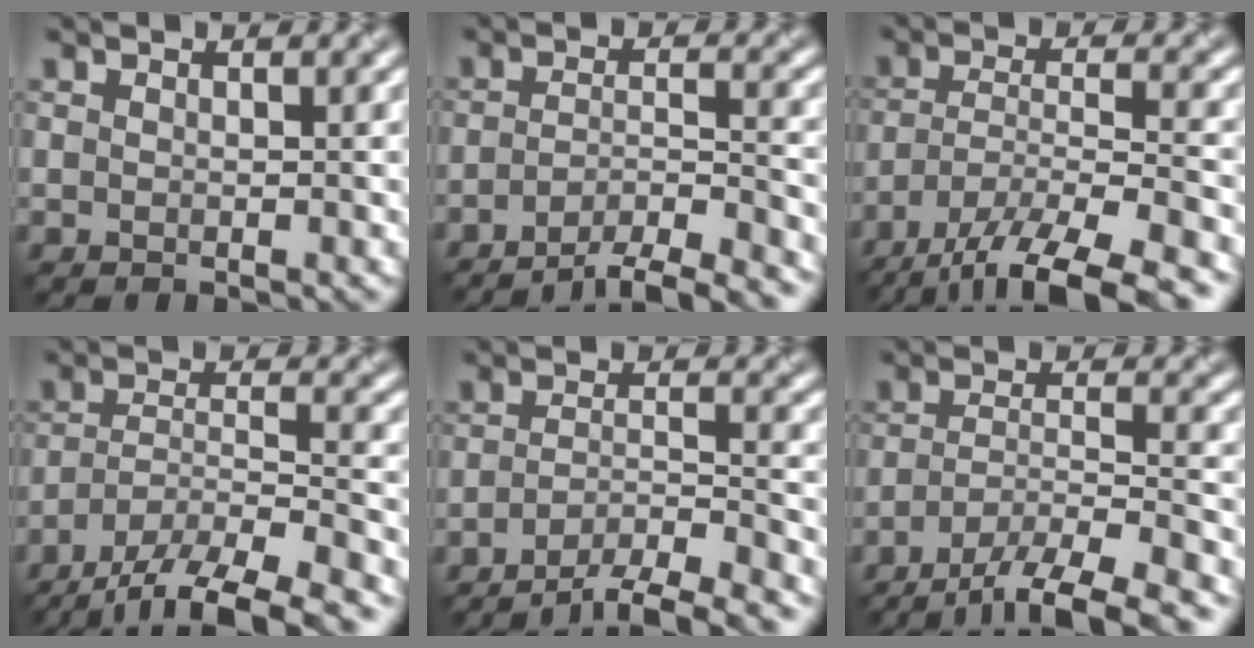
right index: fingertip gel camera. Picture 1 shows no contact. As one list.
[{"total": 6.1, "force": [-5.0, 1.2, 3.3], "torque": [-0.049, 0.001, -0.077]}, {"total": 12.9, "force": [-10.3, 3.7, 6.9], "torque": [-0.119, -0.018, -0.153]}, {"total": 13.7, "force": [-11.5, 3.8, 6.4], "torque": [-0.106, -0.015, -0.169]}, {"total": 7.1, "force": [-5.8, 1.5, 3.8], "torque": [-0.057, -0.007, -0.086]}, {"total": 11.6, "force": [-9.4, 3.1, 6.0], "torque": [-0.093, -0.013, -0.136]}]